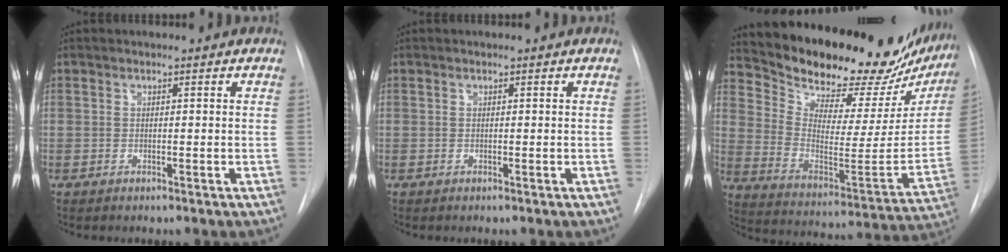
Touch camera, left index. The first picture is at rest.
{"total": 0.0}
{"total": 28.1, "force": [24.8, 8.0, 10.4], "torque": [-0.176, -0.072, 0.339]}